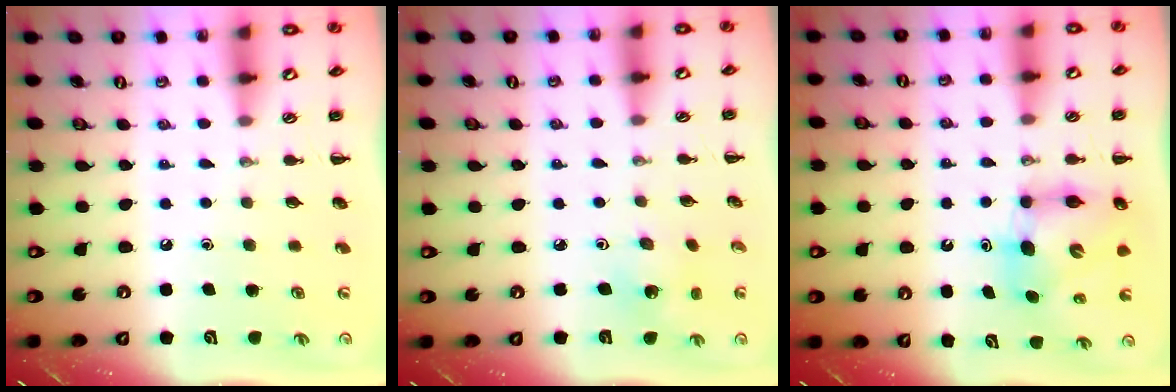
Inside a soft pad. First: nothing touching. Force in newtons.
{"total": 1.8, "press": 1.6, "slide": 0.7}
{"total": 6.8, "press": 6.7, "slide": 1.1}